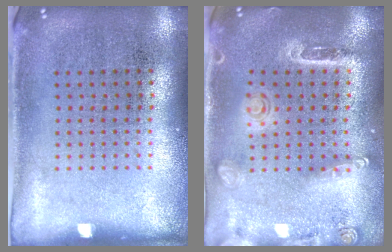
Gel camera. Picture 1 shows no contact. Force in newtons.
{"total": 1.6, "press": 1.5, "slide": 0.6}